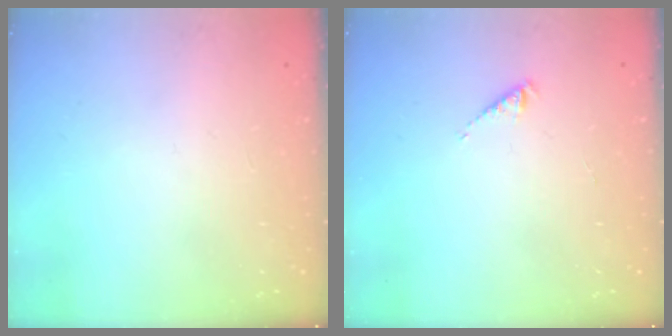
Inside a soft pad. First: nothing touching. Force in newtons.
{"total": 1.6, "press": 1.6, "slide": 0.3}